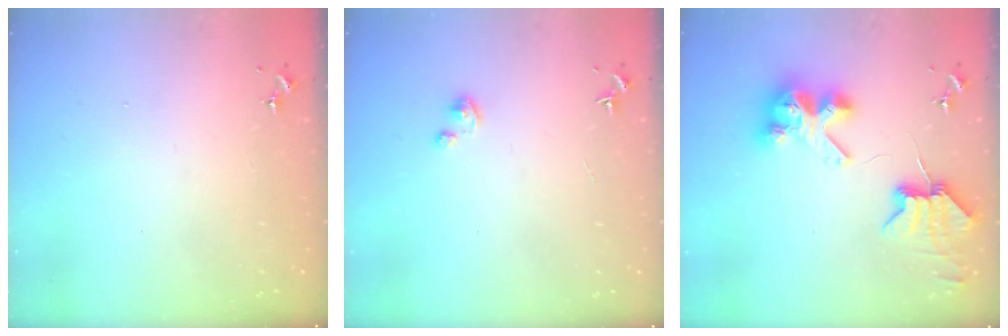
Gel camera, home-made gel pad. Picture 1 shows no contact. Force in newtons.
{"total": 2.2, "press": 2.2, "slide": 0.2}
{"total": 8.5, "press": 8.4, "slide": 1.3}